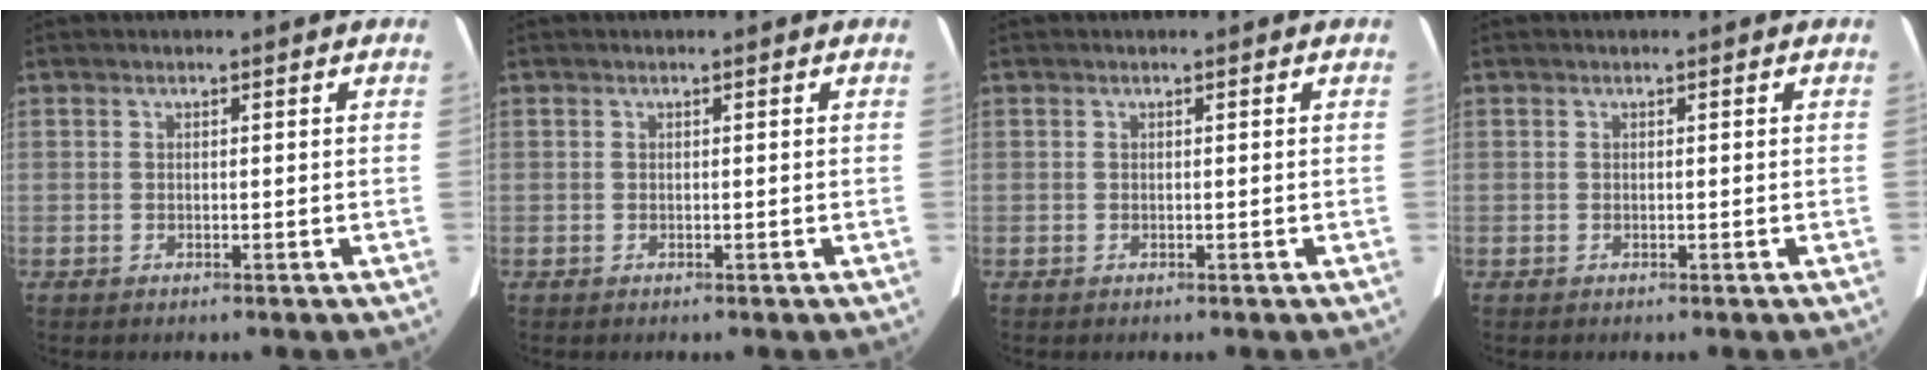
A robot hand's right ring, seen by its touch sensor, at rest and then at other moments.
{"total": 0.0}
{"total": 0.0}
{"total": 0.0}